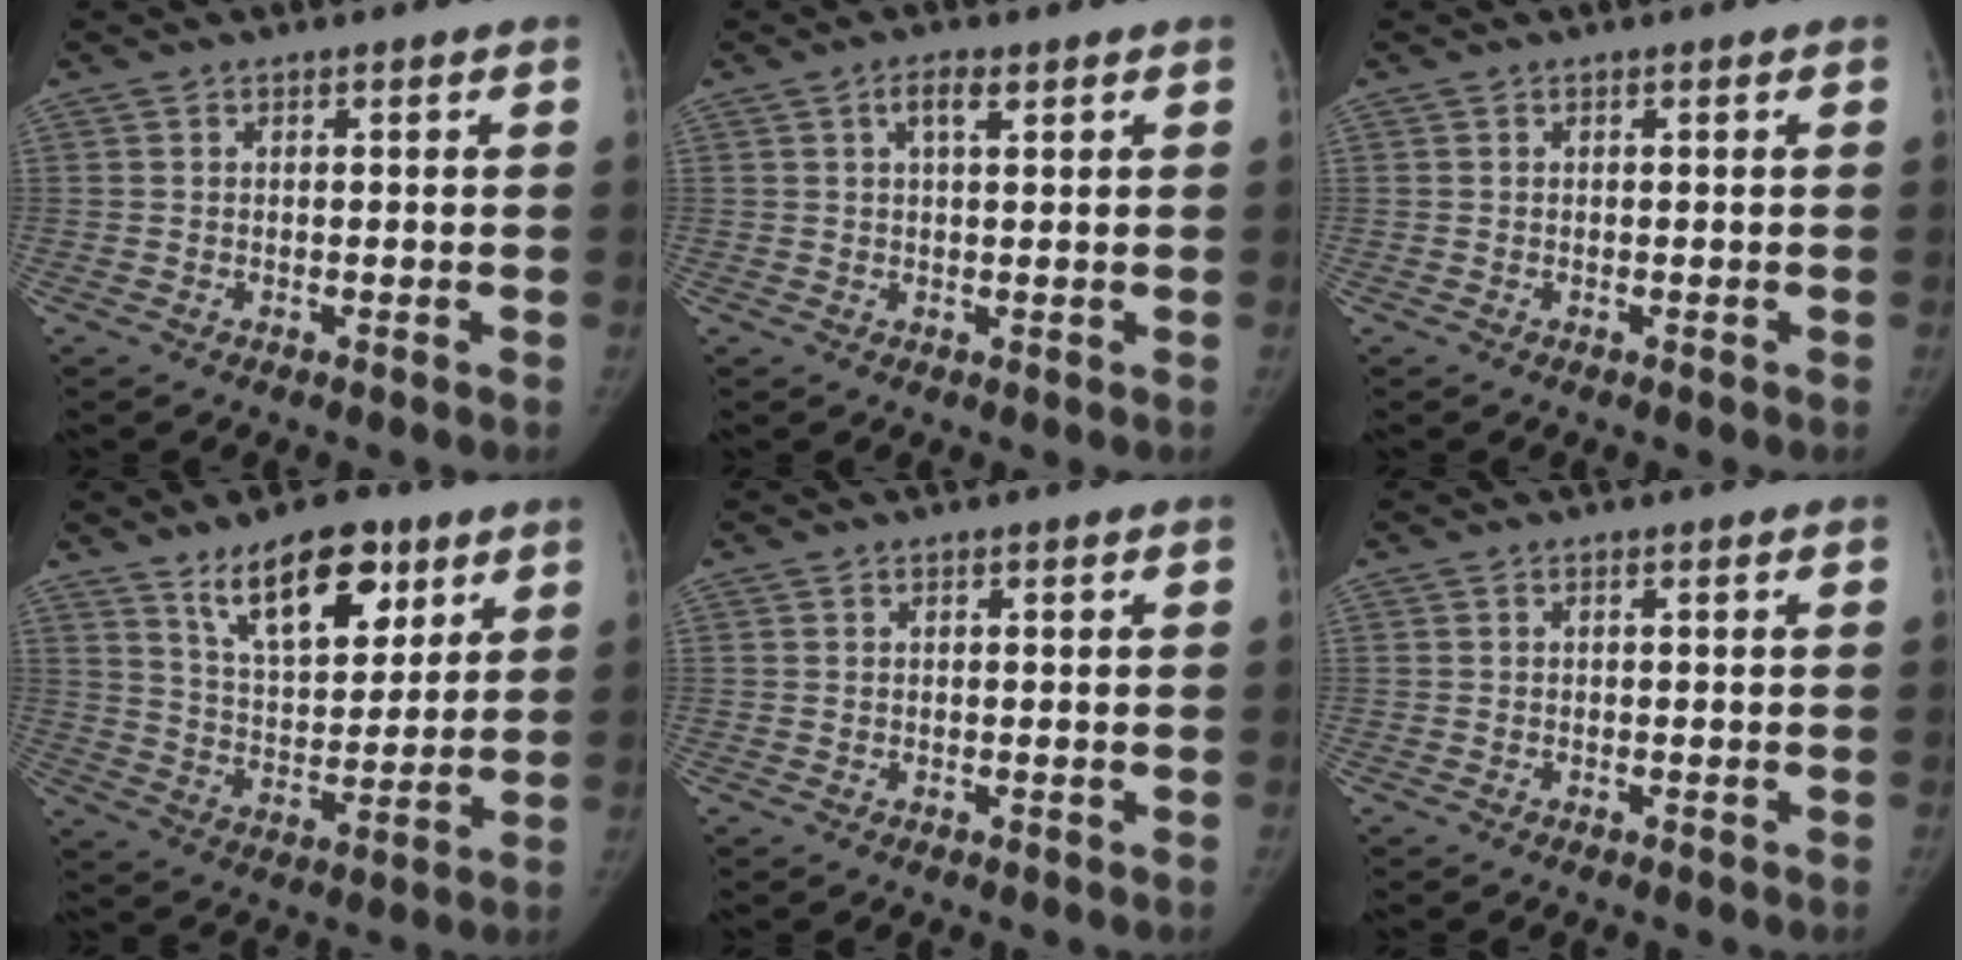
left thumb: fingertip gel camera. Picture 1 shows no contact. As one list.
[{"total": 3.1, "force": [1.6, 1.2, 2.3], "torque": [-0.037, 0.001, 0.029]}, {"total": 0.0}, {"total": 15.5, "force": [9.4, 7.4, 9.8], "torque": [-0.113, -0.050, 0.162]}, {"total": 0.0}, {"total": 0.0}]